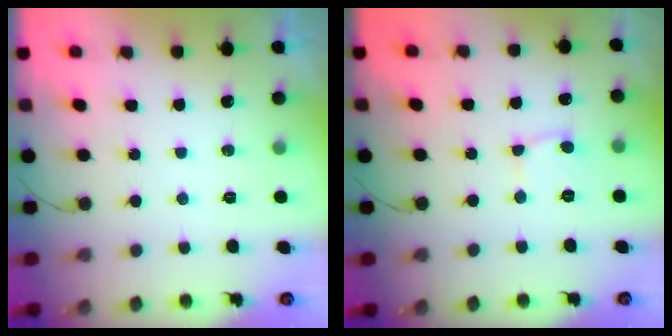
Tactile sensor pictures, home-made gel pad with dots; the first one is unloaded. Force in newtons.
{"total": 2.7, "press": 2.7, "slide": 0.2}